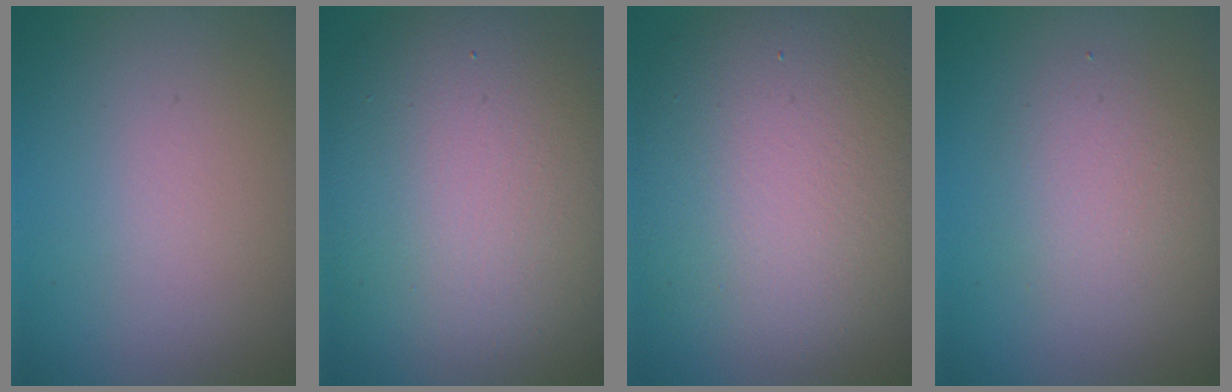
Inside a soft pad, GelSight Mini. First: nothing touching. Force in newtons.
{"total": 13.6, "press": 13.6, "slide": 0.6}
{"total": 11.7, "press": 11.6, "slide": 1.1}
{"total": 2.6, "press": 2.6, "slide": 0.2}